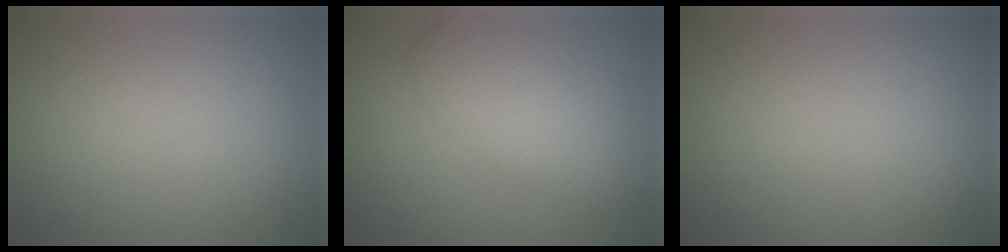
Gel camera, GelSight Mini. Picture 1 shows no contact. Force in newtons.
{"total": 4.2, "press": 4.2, "slide": 0.2}
{"total": 0.0}